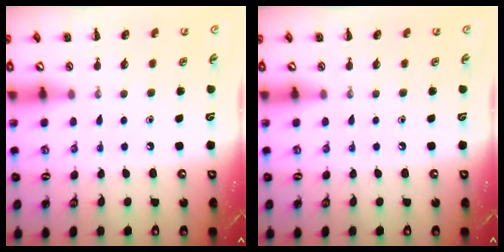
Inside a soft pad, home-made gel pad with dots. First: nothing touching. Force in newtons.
{"total": 0.0}